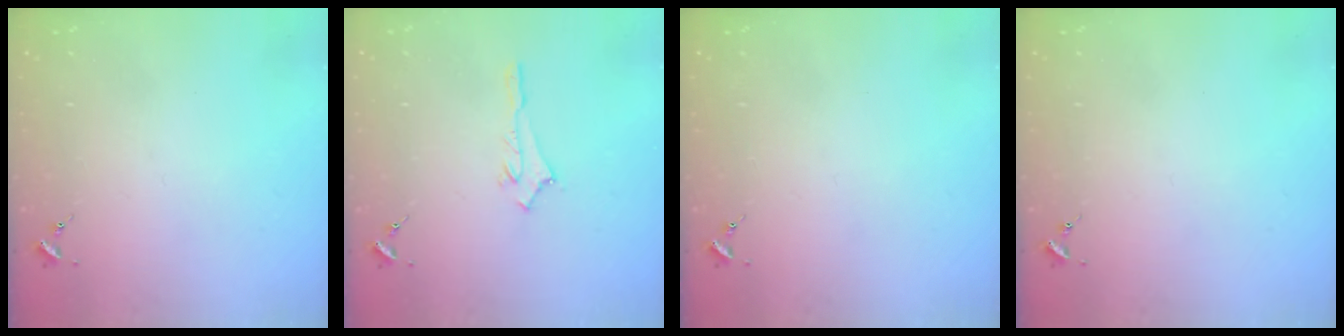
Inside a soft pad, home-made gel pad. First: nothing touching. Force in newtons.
{"total": 2.6, "press": 2.6, "slide": 0.3}
{"total": 0.0}
{"total": 0.0}